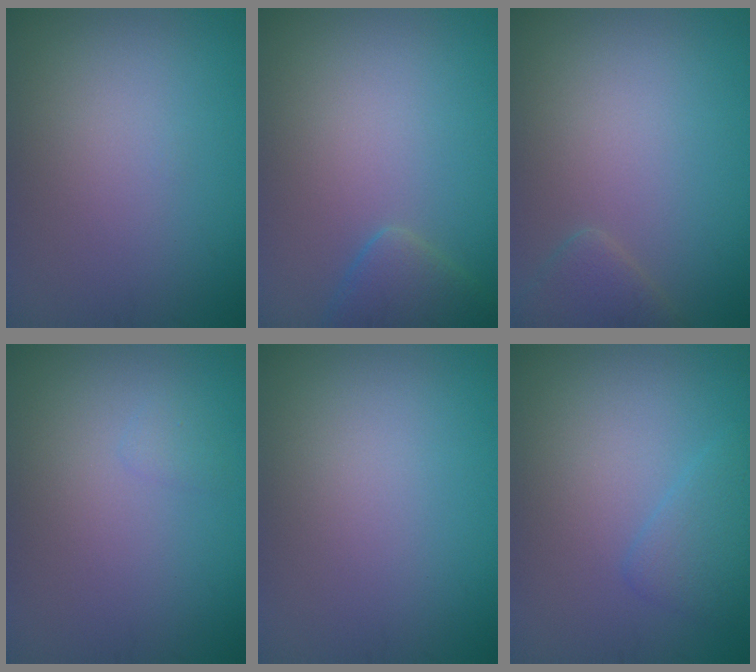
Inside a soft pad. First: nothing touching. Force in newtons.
{"total": 2.3, "press": 2.3, "slide": 0.2}
{"total": 1.9, "press": 1.9, "slide": 0.1}
{"total": 0.6, "press": 0.6, "slide": 0.0}
{"total": 0.0}
{"total": 2.0, "press": 2.0, "slide": 0.2}